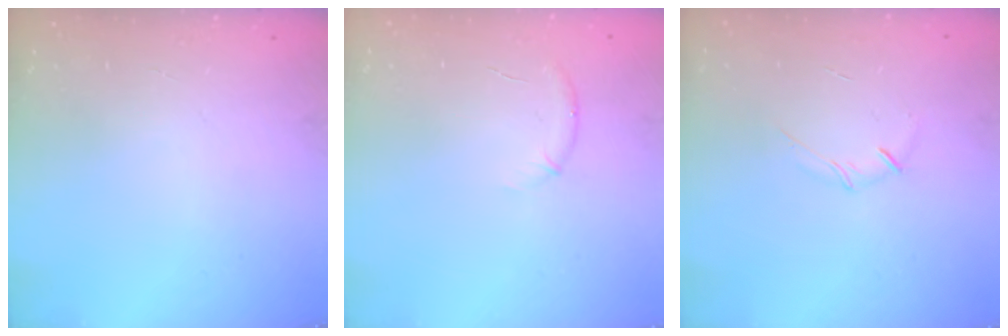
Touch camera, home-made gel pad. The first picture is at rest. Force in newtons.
{"total": 5.8, "press": 5.4, "slide": 2.2}
{"total": 4.1, "press": 4.0, "slide": 0.9}